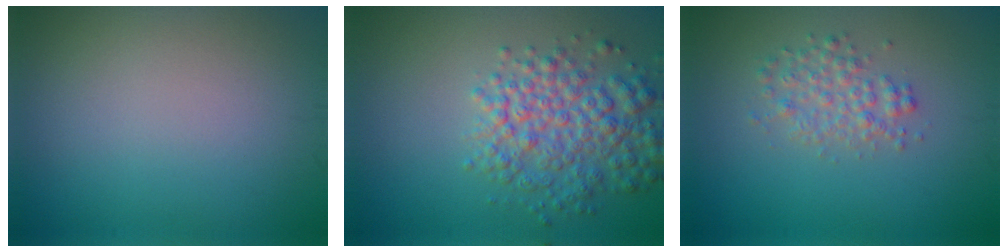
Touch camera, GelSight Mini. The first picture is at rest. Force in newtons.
{"total": 5.5, "press": 5.5, "slide": 0.2}
{"total": 2.5, "press": 2.5, "slide": 0.1}